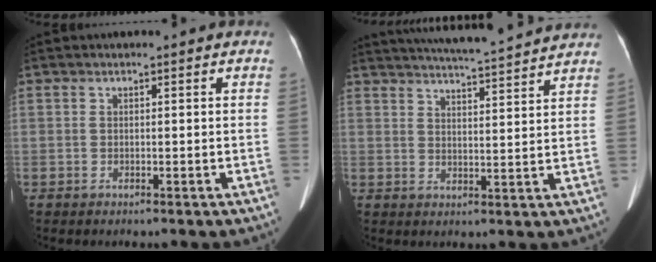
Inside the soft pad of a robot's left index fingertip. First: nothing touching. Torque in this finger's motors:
{"motor_torque": [-0.27, -0.82, 0.01, 0.01]}